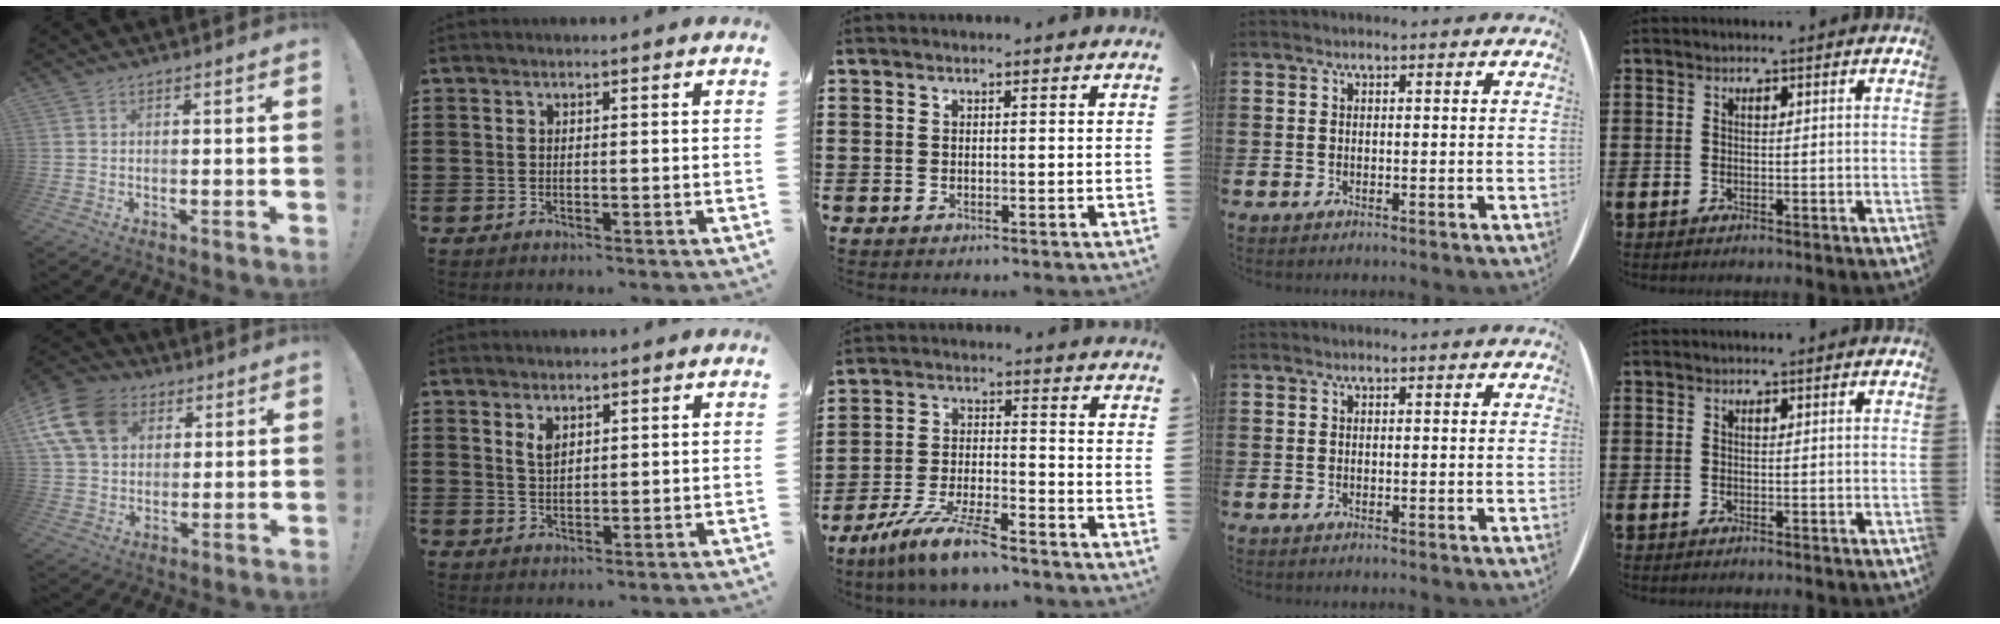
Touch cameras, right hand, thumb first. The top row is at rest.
{"thumb": {"total": 15.1, "force": [5.8, 11.5, 8.0], "torque": [-0.139, -0.021, 0.116]}, "index": {"total": 2.3, "force": [1.4, 1.2, 1.4], "torque": [-0.032, 0.002, 0.027]}, "middle": {"total": 9.4, "force": [-7.9, 0.9, 5.0], "torque": [-0.111, 0.000, -0.154]}}